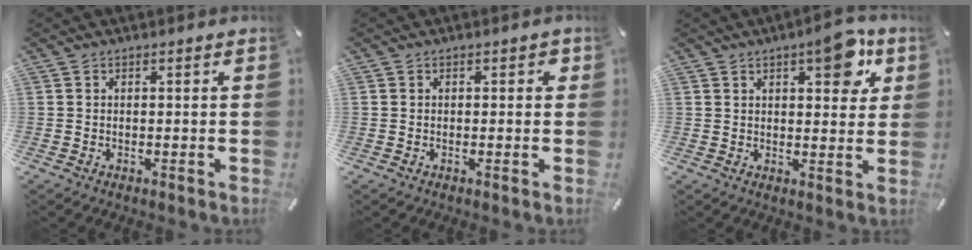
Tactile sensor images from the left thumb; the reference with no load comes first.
{"total": 0.9, "force": [0.1, 0.7, 0.6], "torque": [-0.004, 0.003, -0.003]}
{"total": 9.1, "force": [4.9, 3.7, 6.7], "torque": [-0.073, -0.026, 0.075]}